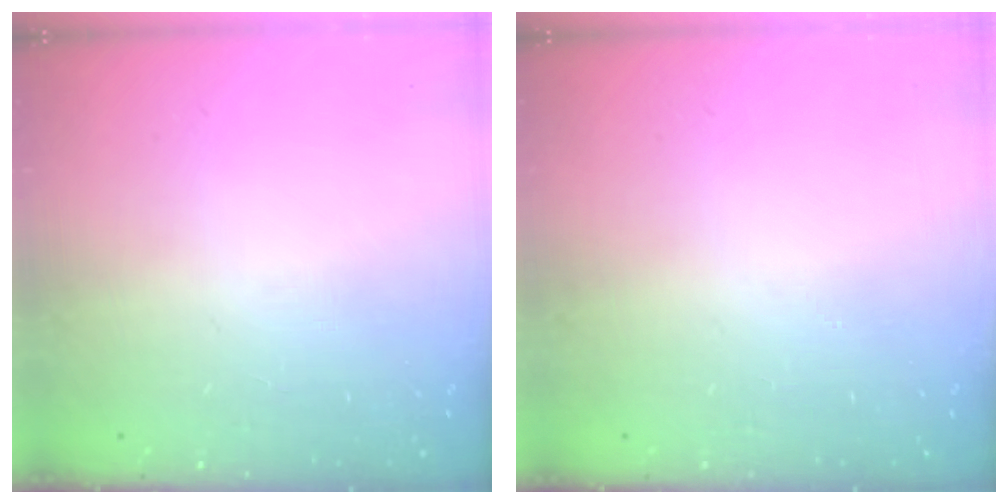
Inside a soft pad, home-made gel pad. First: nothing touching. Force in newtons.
{"total": 0.0}